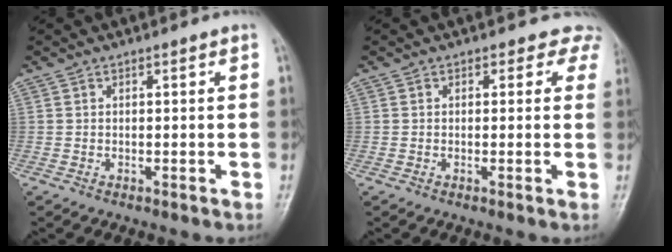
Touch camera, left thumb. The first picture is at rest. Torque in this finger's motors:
{"motor_torque": [-0.01, 0.04, -0.06, -0.18, 0.02]}